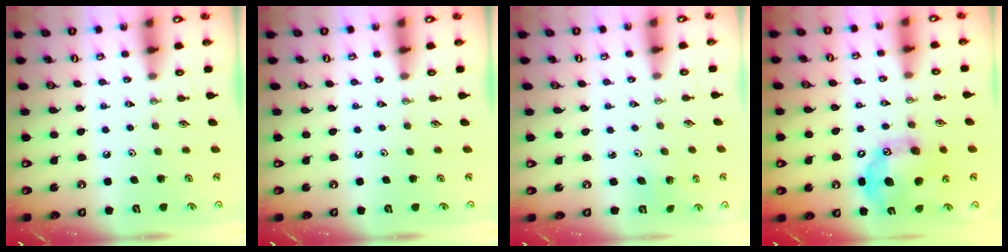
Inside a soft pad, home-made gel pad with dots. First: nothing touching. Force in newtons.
{"total": 0.0}
{"total": 1.1, "press": 1.1, "slide": 0.1}
{"total": 17.5, "press": 17.5, "slide": 0.4}